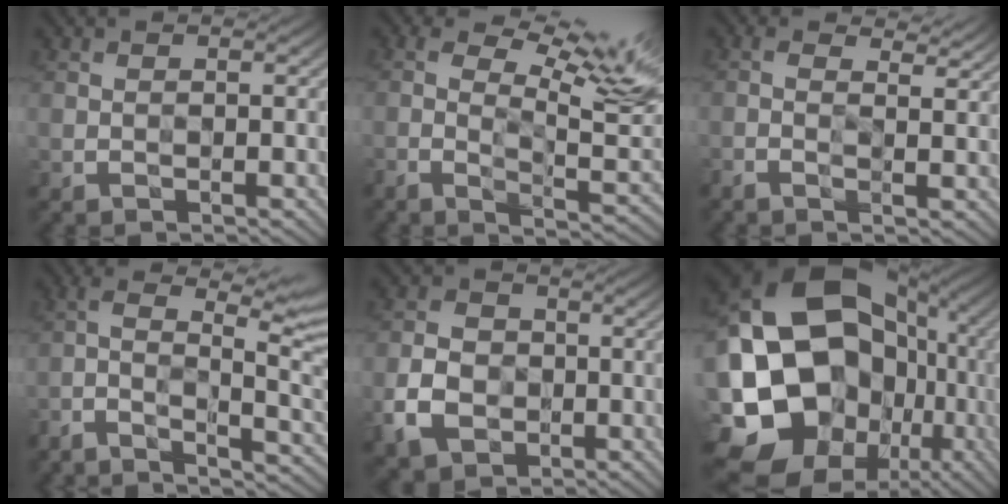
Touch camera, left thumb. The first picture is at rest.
{"total": 11.8, "force": [4.1, 4.0, 10.3], "torque": [-0.196, 0.000, 0.061]}
{"total": 2.9, "force": [1.0, 1.0, 2.5], "torque": [-0.058, -0.004, 0.011]}
{"total": 9.4, "force": [-1.0, 3.2, 8.8], "torque": [-0.143, -0.012, -0.007]}
{"total": 6.4, "force": [-2.0, 5.1, 3.4], "torque": [-0.082, -0.013, -0.046]}
{"total": 24.1, "force": [-1.6, 20.7, 12.3], "torque": [-0.316, -0.009, -0.020]}